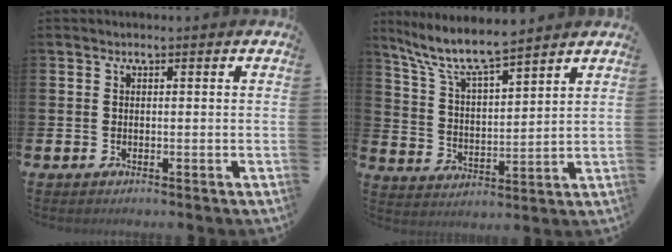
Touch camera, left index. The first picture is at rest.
{"total": 8.6, "force": [7.7, 1.2, 3.7], "torque": [-0.102, -0.042, 0.135]}